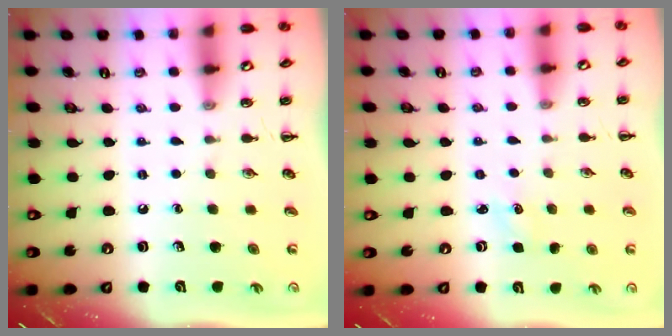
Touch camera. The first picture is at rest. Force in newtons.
{"total": 1.4, "press": 1.3, "slide": 0.4}